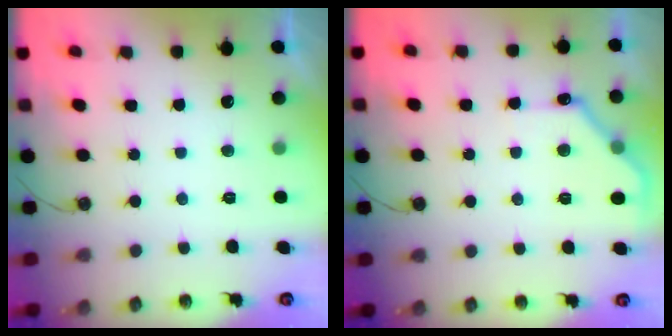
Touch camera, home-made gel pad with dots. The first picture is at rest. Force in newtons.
{"total": 10.3, "press": 10.3, "slide": 0.4}